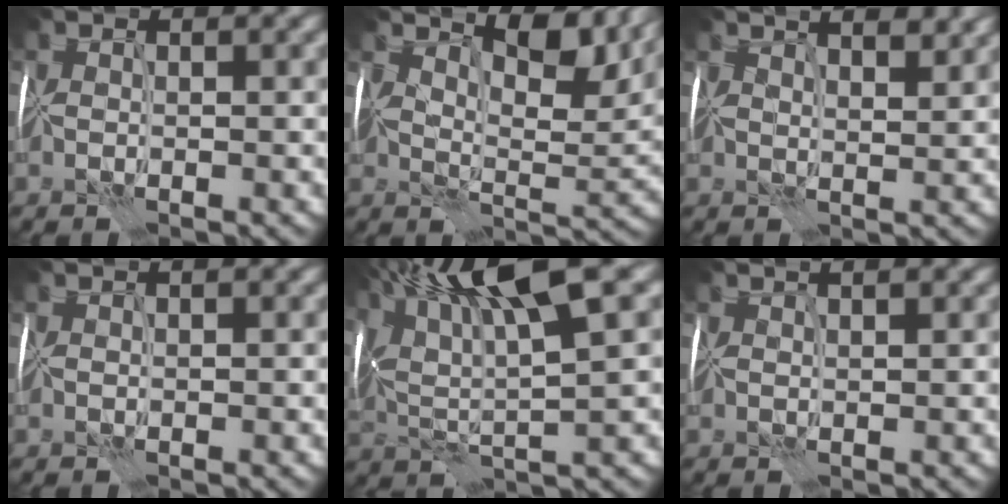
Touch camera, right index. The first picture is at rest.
{"total": 8.4, "force": [5.4, 2.9, 5.7], "torque": [-0.083, 0.001, 0.094]}
{"total": 6.3, "force": [4.3, 2.3, 4.0], "torque": [-0.049, 0.035, 0.046]}
{"total": 0.6, "force": [0.4, 0.0, 0.4], "torque": [0.000, 0.005, 0.004]}
{"total": 11.0, "force": [5.2, 2.3, 9.4], "torque": [-0.180, 0.024, 0.091]}
{"total": 2.2, "force": [1.6, 0.6, 1.5], "torque": [-0.008, 0.022, 0.010]}